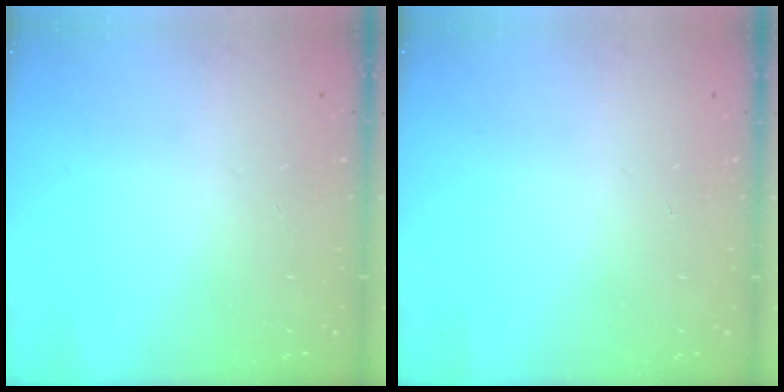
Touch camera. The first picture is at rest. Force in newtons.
{"total": 0.0}